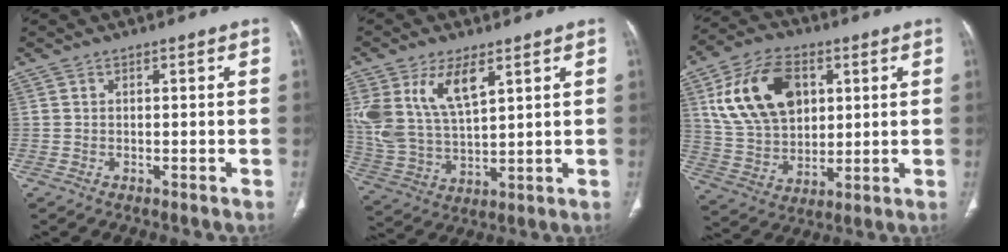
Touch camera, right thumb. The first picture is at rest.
{"total": 13.8, "force": [6.3, 6.5, 10.4], "torque": [-0.214, -0.018, 0.137]}
{"total": 17.9, "force": [5.8, 11.8, 12.2], "torque": [-0.199, -0.008, 0.114]}